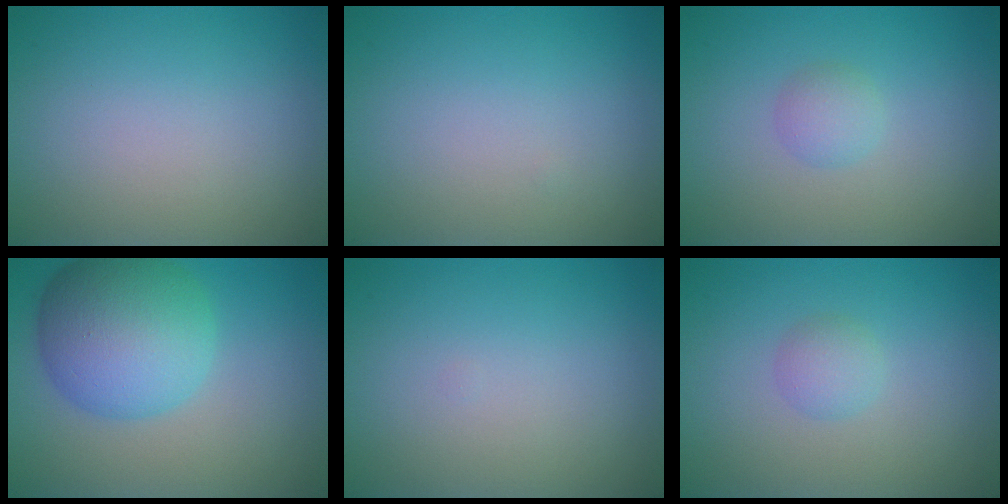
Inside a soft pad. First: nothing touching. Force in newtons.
{"total": 0.0}
{"total": 1.5, "press": 1.5, "slide": 0.1}
{"total": 8.9, "press": 8.9, "slide": 0.2}
{"total": 0.0}
{"total": 1.5, "press": 1.5, "slide": 0.1}